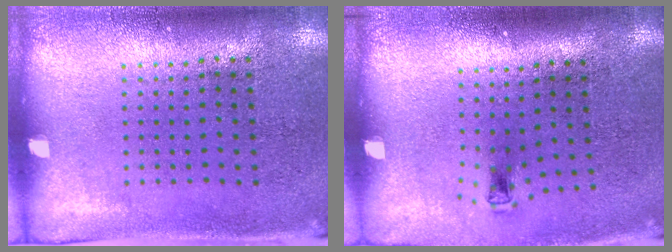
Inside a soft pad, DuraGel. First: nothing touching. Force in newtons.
{"total": 0.6, "press": 0.3, "slide": 0.6}